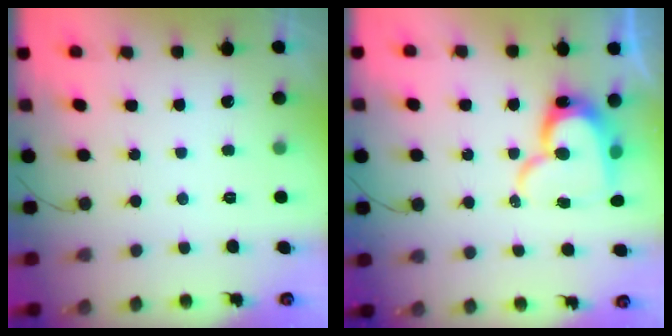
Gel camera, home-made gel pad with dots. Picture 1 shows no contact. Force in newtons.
{"total": 15.3, "press": 15.2, "slide": 1.6}